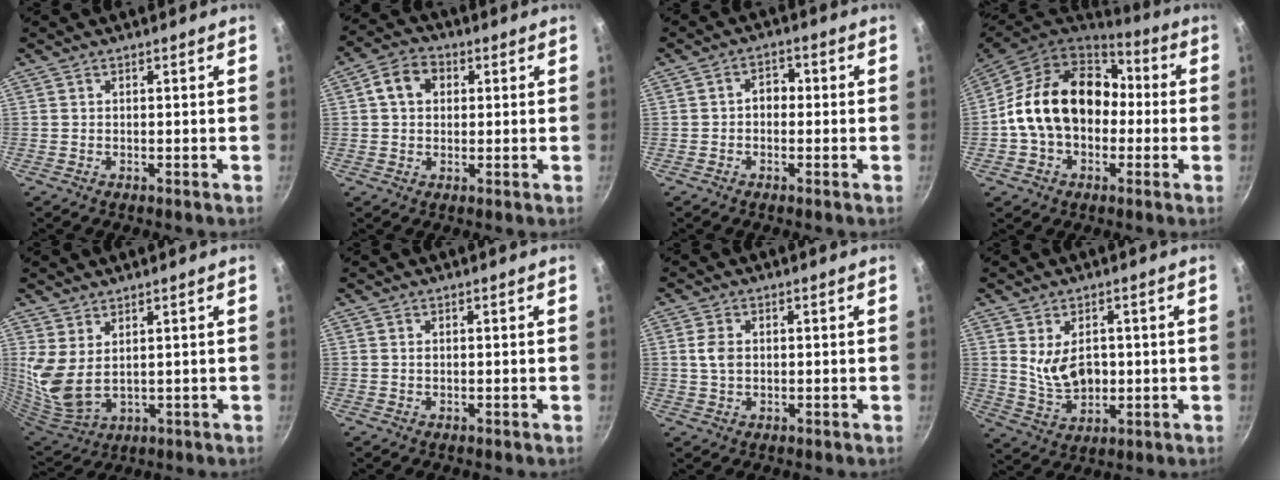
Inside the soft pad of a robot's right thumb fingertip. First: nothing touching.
{"total": 6.6, "force": [1.5, 5.1, 3.8], "torque": [-0.047, 0.012, 0.014]}
{"total": 3.2, "force": [-0.4, 2.4, 2.0], "torque": [-0.011, 0.013, -0.013]}
{"total": 19.8, "force": [0.0, 14.9, 13.0], "torque": [-0.199, 0.051, -0.004]}
{"total": 8.2, "force": [3.6, 4.3, 6.0], "torque": [-0.115, -0.042, 0.083]}
{"total": 0.6, "force": [0.2, 0.3, 0.4], "torque": [-0.009, 0.001, 0.004]}
{"total": 3.6, "force": [0.5, 2.5, 2.6], "torque": [-0.050, 0.002, 0.009]}
{"total": 8.7, "force": [1.0, 5.8, 6.4], "torque": [-0.091, -0.023, 0.033]}